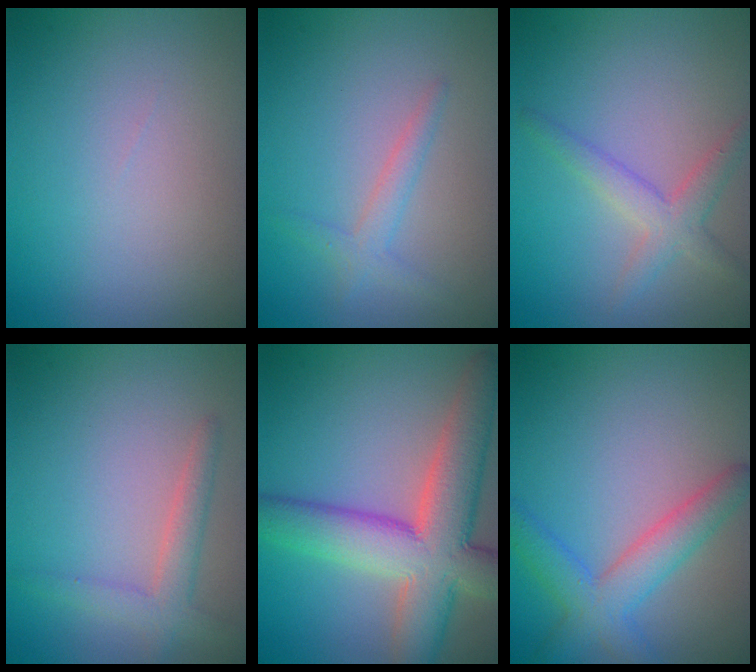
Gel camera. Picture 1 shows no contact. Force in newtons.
{"total": 1.7, "press": 1.7, "slide": 0.1}
{"total": 2.7, "press": 2.7, "slide": 0.1}
{"total": 2.5, "press": 2.5, "slide": 0.1}
{"total": 9.5, "press": 9.5, "slide": 0.8}
{"total": 4.2, "press": 4.2, "slide": 0.2}